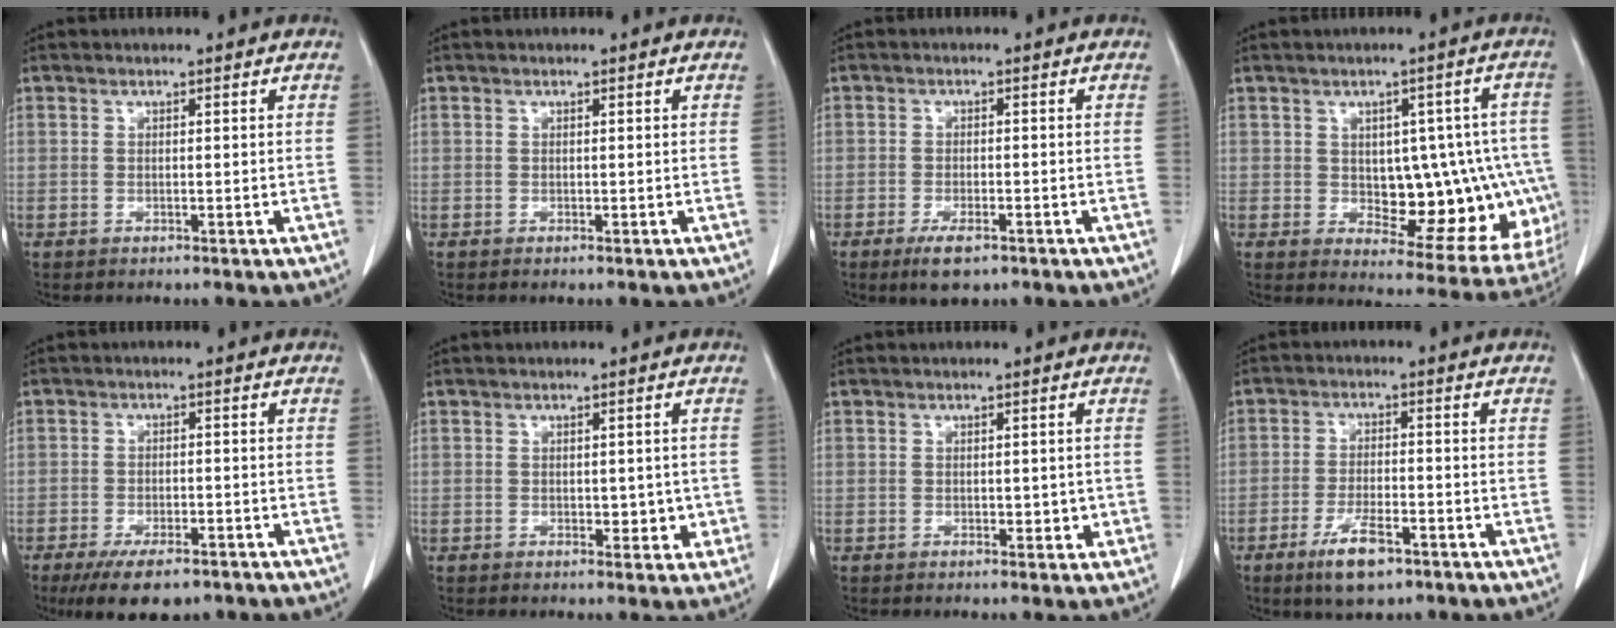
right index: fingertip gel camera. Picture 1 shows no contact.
{"total": 0.0}
{"total": 4.4, "force": [-2.7, 1.3, 3.2], "torque": [-0.062, -0.006, -0.038]}
{"total": 15.3, "force": [-1.2, 7.5, 13.3], "torque": [-0.127, 0.024, 0.008]}
{"total": 8.2, "force": [-5.9, 3.0, 4.8], "torque": [-0.074, -0.008, -0.091]}
{"total": 2.8, "force": [-0.3, 1.8, 2.2], "torque": [-0.018, 0.002, 0.002]}
{"total": 1.9, "force": [-0.2, 1.2, 1.4], "torque": [-0.013, 0.001, 0.000]}
{"total": 7.0, "force": [-4.1, 1.9, 5.3], "torque": [-0.102, -0.009, -0.064]}